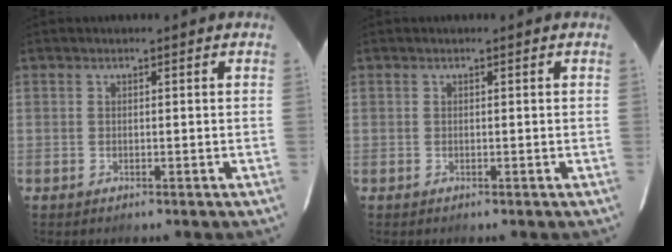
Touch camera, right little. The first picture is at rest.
{"total": 0.0}